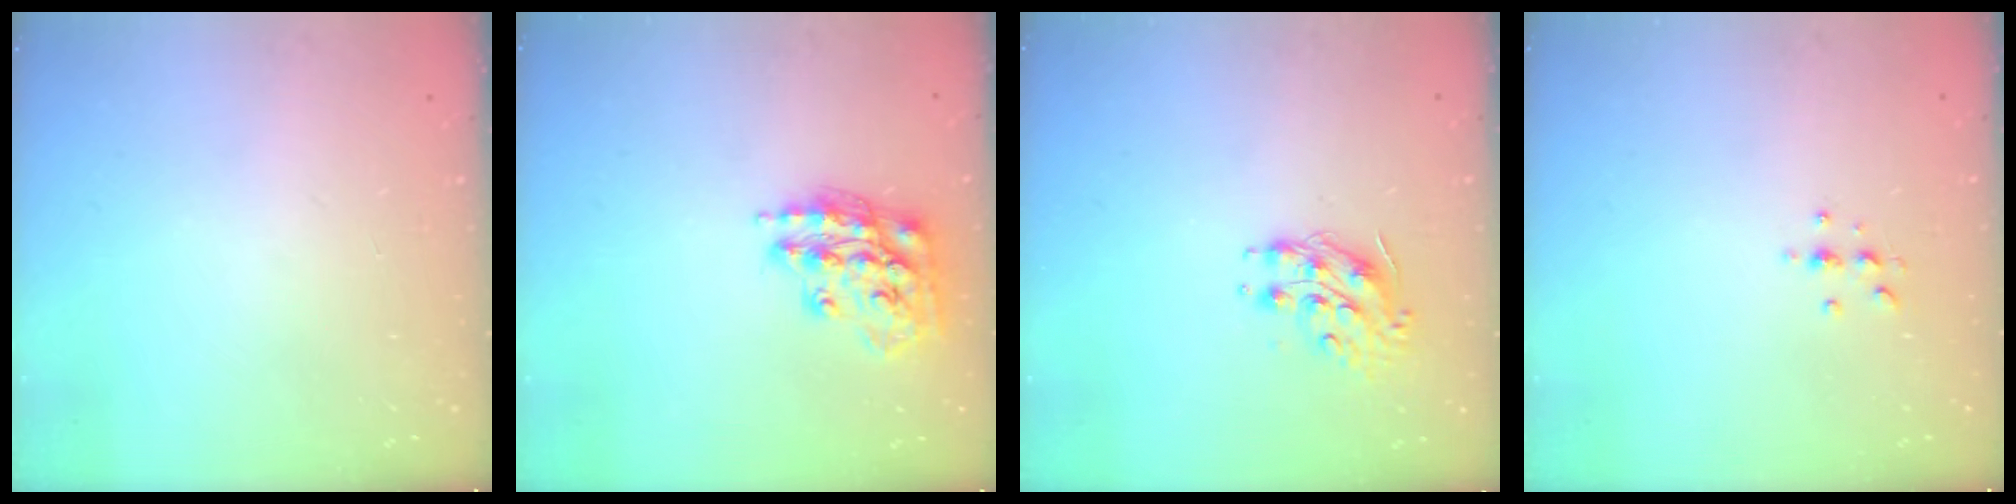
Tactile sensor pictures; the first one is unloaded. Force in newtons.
{"total": 16.3, "press": 16.2, "slide": 1.1}
{"total": 8.4, "press": 8.4, "slide": 0.5}
{"total": 3.8, "press": 3.7, "slide": 0.4}